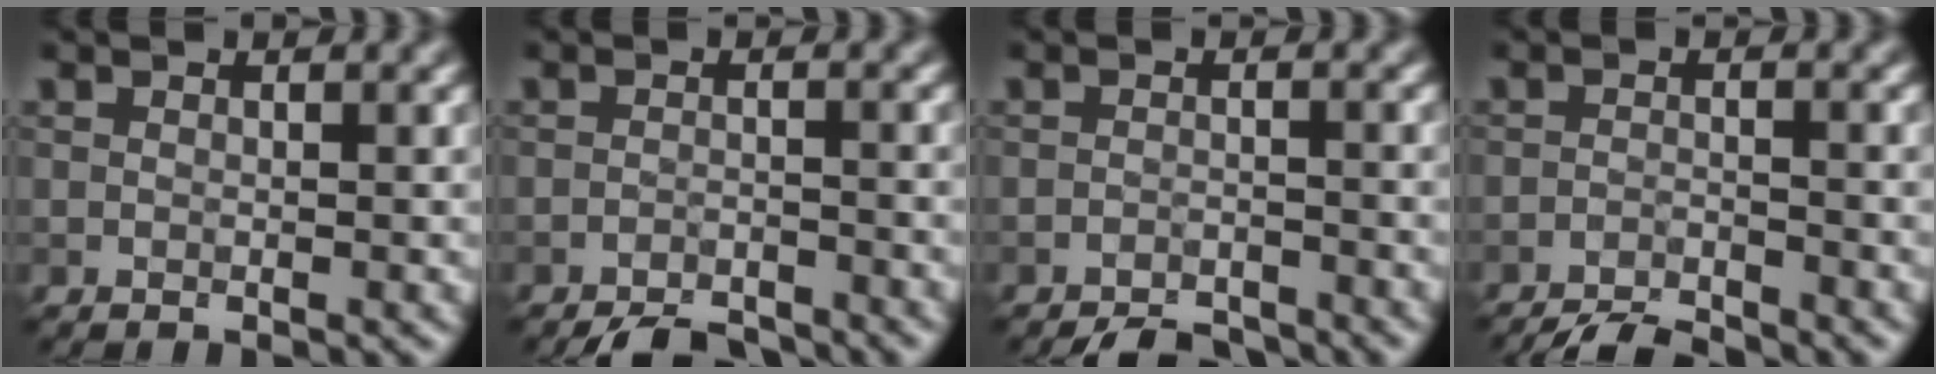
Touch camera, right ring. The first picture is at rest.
{"total": 3.7, "force": [-3.5, 0.7, 1.0], "torque": [-0.015, -0.003, -0.061]}
{"total": 3.4, "force": [-3.2, 0.6, 0.8], "torque": [-0.010, -0.002, -0.056]}
{"total": 4.8, "force": [-4.5, 0.5, 1.6], "torque": [-0.027, -0.008, -0.079]}